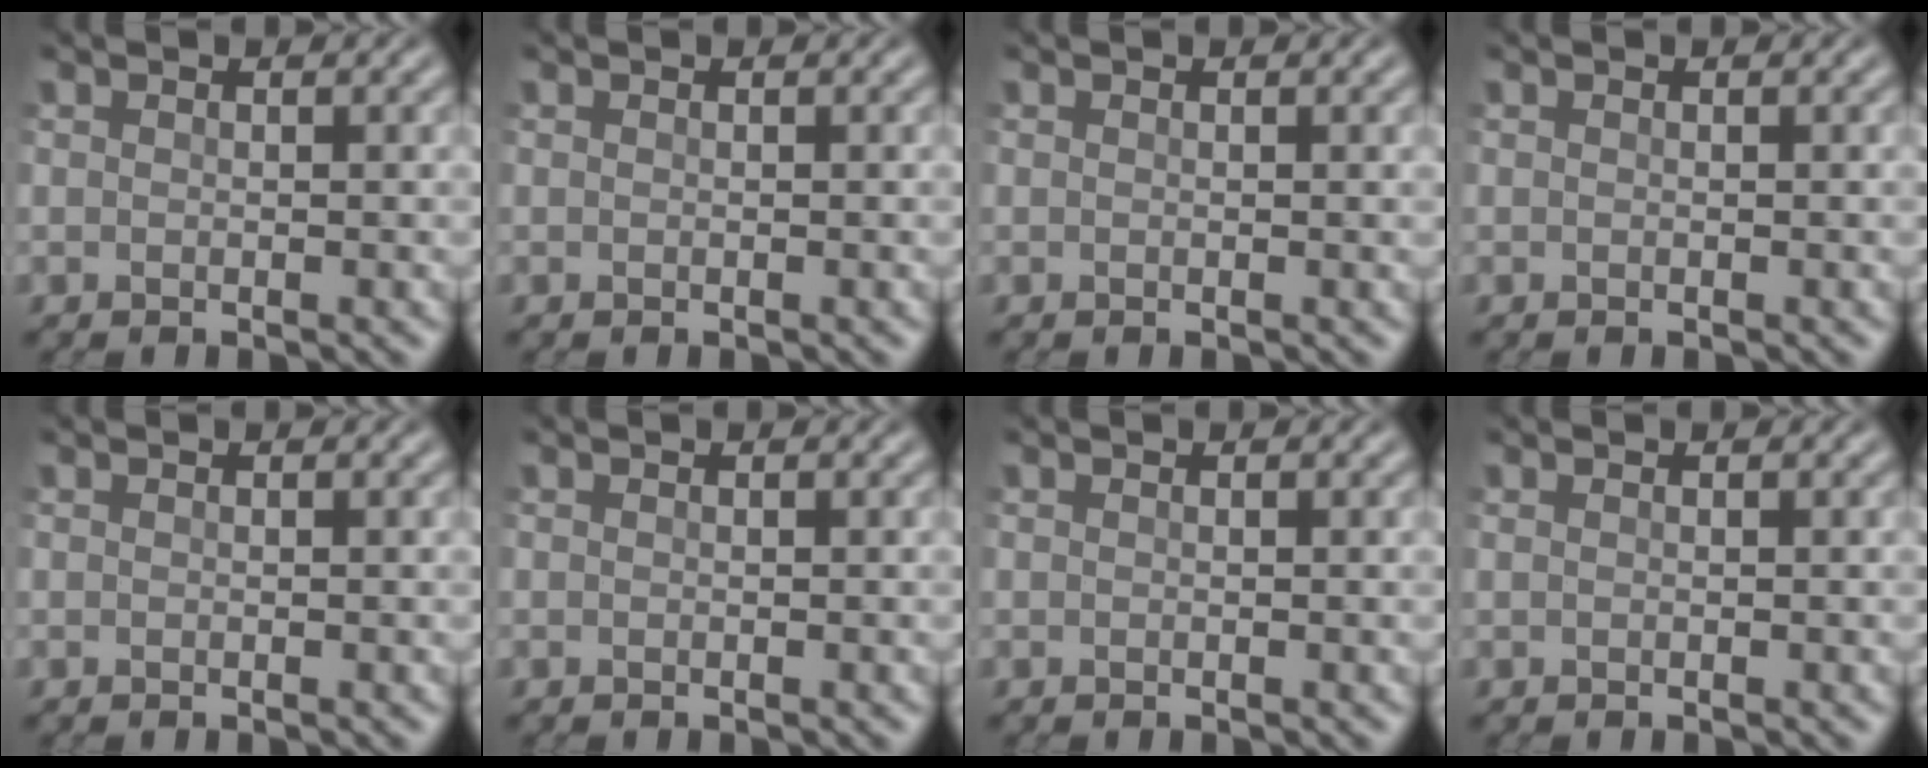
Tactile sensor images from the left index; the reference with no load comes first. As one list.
[{"total": 0.0}, {"total": 0.5, "force": [0.2, 0.1, 0.5], "torque": [-0.003, 0.004, 0.003]}, {"total": 0.0}, {"total": 0.0}, {"total": 0.0}, {"total": 0.0}, {"total": 0.0}]